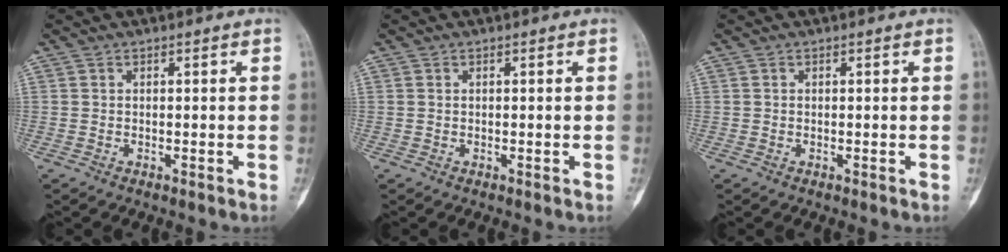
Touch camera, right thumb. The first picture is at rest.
{"total": 0.0}
{"total": 0.0}